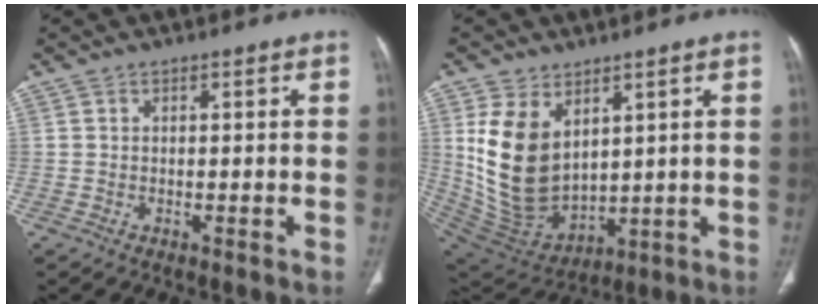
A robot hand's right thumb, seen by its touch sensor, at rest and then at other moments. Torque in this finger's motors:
{"motor_torque": [0.89, 3.28, 1.63, 0.16, 0.29]}